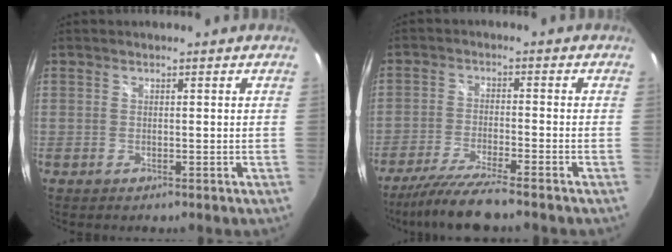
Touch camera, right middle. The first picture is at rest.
{"total": 8.7, "force": [-7.5, -0.7, 4.3], "torque": [-0.101, -0.024, -0.135]}